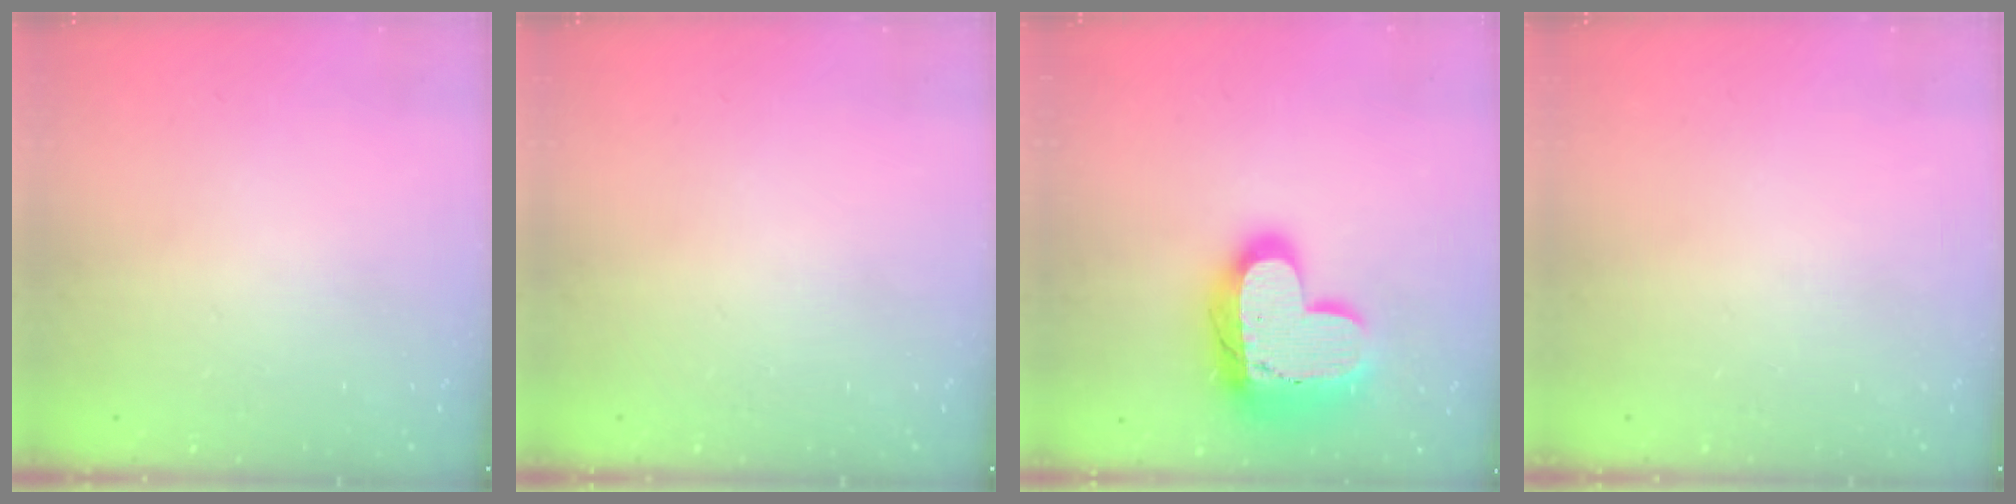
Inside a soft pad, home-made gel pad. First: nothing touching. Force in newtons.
{"total": 0.0}
{"total": 19.8, "press": 19.7, "slide": 1.5}
{"total": 0.0}